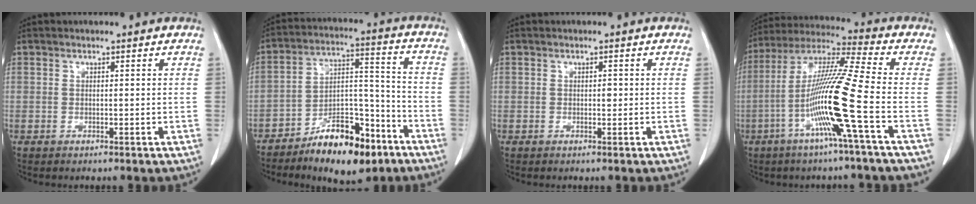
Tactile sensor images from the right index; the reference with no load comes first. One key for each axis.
{"total": 13.9, "fx": -9.2, "fy": 5.3, "fz": 9.1, "tx": -0.135, "ty": 0.022, "tz": -0.150}
{"total": 0.7, "fx": 0.0, "fy": 0.4, "fz": 0.6, "tx": -0.007, "ty": 0.001, "tz": 0.000}
{"total": 14.8, "fx": -4.7, "fy": -2.0, "fz": 13.9, "tx": -0.272, "ty": -0.007, "tz": -0.099}